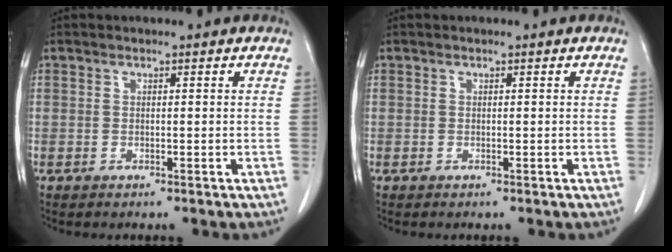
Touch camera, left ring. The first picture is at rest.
{"total": 0.0}